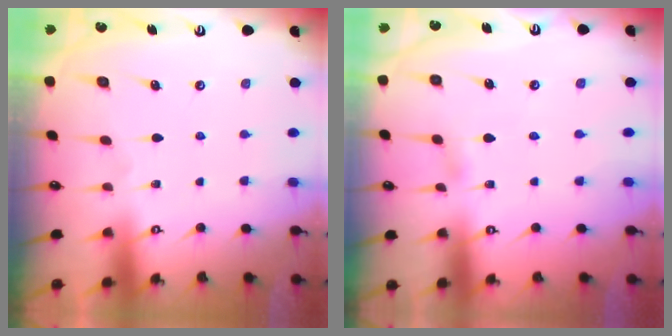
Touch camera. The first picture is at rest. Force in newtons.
{"total": 2.2, "press": 2.2, "slide": 0.3}